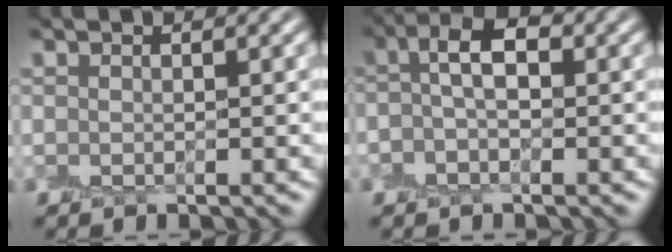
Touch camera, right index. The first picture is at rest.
{"total": 3.4, "force": [0.1, 1.6, 2.9], "torque": [-0.055, 0.009, -0.008]}